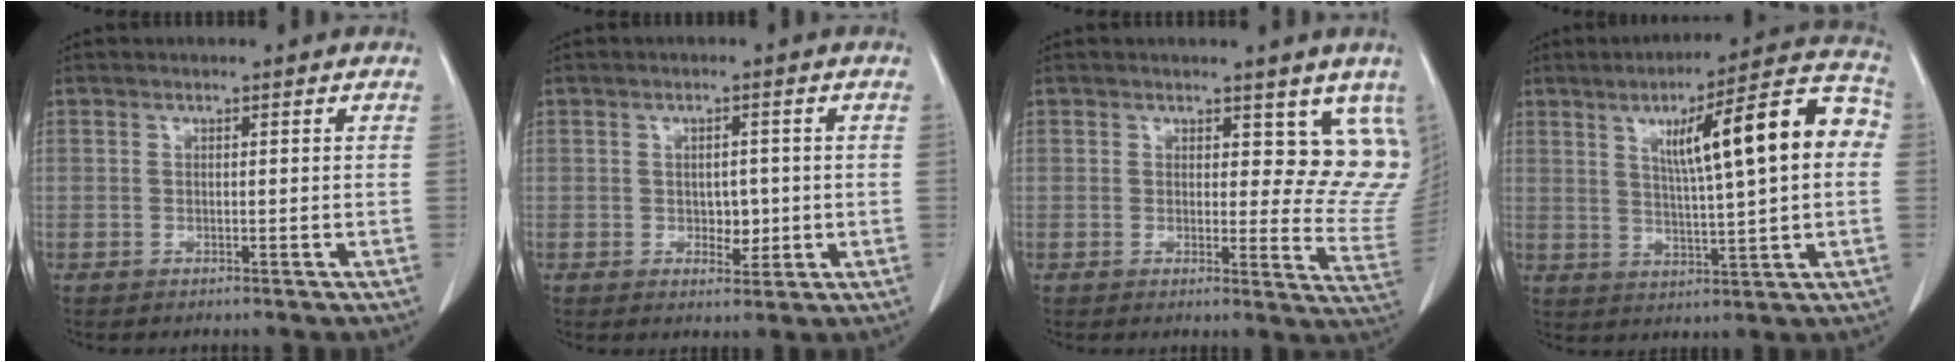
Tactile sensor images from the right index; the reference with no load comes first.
{"total": 3.2, "force": [-0.3, 2.0, 2.5], "torque": [-0.031, 0.000, 0.002]}
{"total": 9.5, "force": [7.2, 4.4, 4.4], "torque": [-0.020, -0.033, 0.067]}
{"total": 15.8, "force": [3.2, 1.9, 15.3], "torque": [-0.215, 0.033, 0.045]}